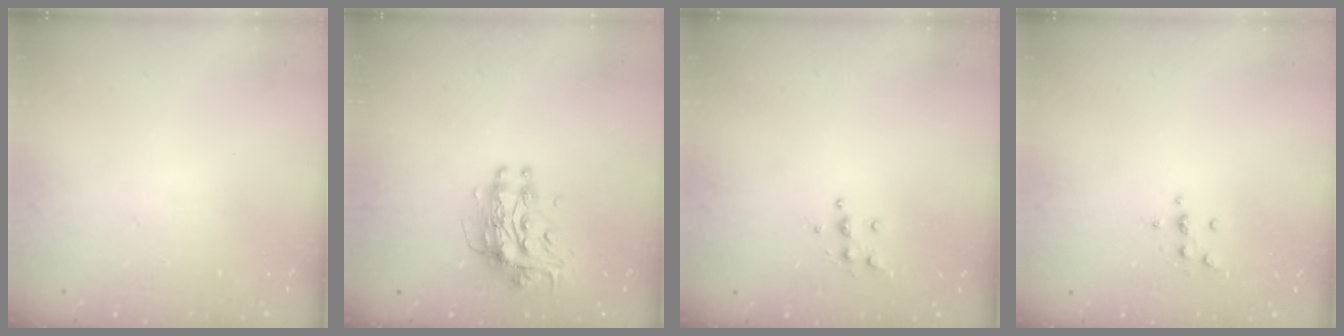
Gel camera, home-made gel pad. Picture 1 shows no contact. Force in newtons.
{"total": 9.7, "press": 9.6, "slide": 0.9}
{"total": 6.7, "press": 6.7, "slide": 0.8}
{"total": 3.5, "press": 3.3, "slide": 1.0}